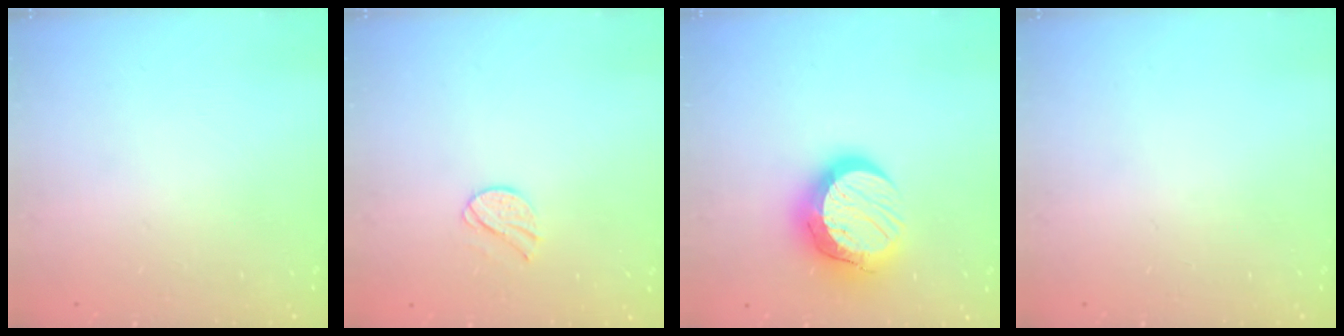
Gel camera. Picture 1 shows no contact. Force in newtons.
{"total": 7.8, "press": 7.7, "slide": 0.7}
{"total": 15.6, "press": 15.5, "slide": 1.0}
{"total": 0.0}